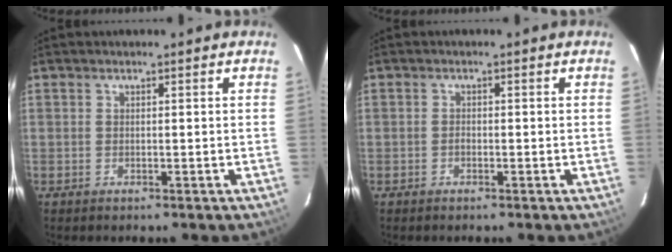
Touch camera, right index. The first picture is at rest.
{"total": 0.7, "force": [-0.4, 0.5, 0.3], "torque": [-0.004, 0.002, -0.009]}